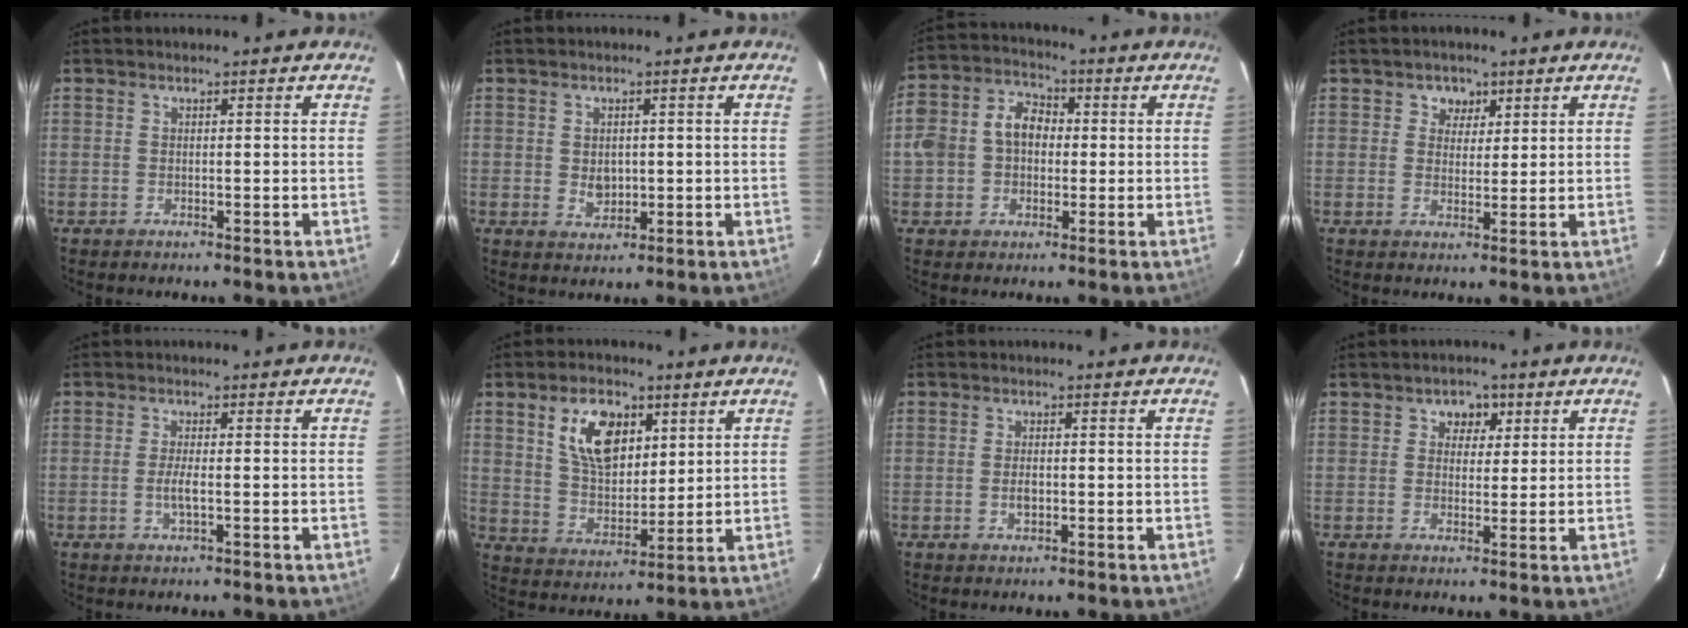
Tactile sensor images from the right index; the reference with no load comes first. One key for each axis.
{"total": 3.3, "fx": -0.1, "fy": 2.6, "fz": 2.0, "tx": -0.033, "ty": -0.001, "tz": 0.004}
{"total": 9.8, "fx": -0.3, "fy": 8.0, "fz": 5.6, "tx": -0.130, "ty": 0.034, "tz": -0.007}
{"total": 3.6, "fx": 1.7, "fy": 3.1, "fz": 0.6, "tx": 0.005, "ty": 0.007, "tz": 0.027}
{"total": 2.6, "fx": -0.6, "fy": 0.4, "fz": 2.5, "tx": -0.047, "ty": -0.006, "tz": -0.011}
{"total": 11.6, "fx": 5.0, "fy": 6.9, "fz": 7.9, "tx": -0.141, "ty": 0.016, "tz": 0.099}
{"total": 2.2, "fx": -0.5, "fy": 1.2, "fz": 1.8, "tx": -0.034, "ty": 0.000, "tz": -0.007}
{"total": 3.8, "fx": 1.5, "fy": 3.3, "fz": 1.3, "tx": -0.006, "ty": 0.008, "tz": 0.023}